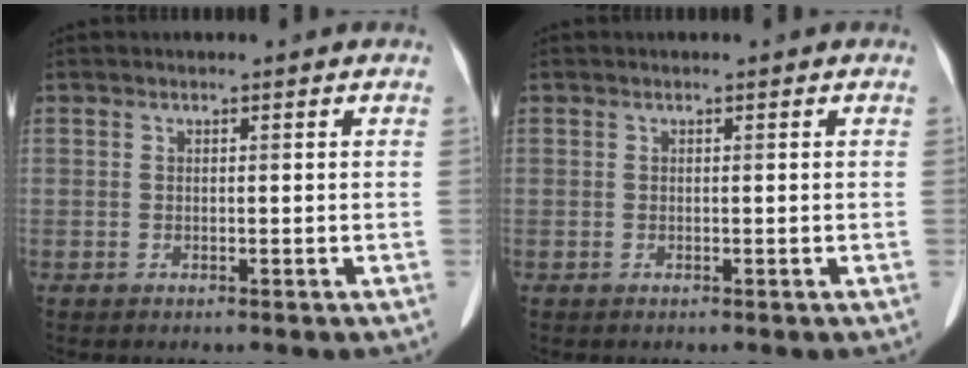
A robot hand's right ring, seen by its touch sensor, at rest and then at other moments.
{"total": 0.0}